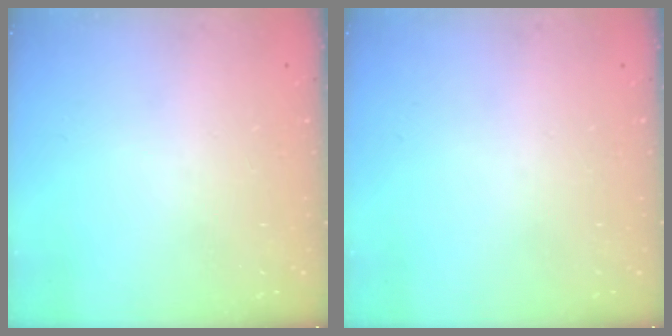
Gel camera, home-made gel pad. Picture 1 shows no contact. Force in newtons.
{"total": 0.0}